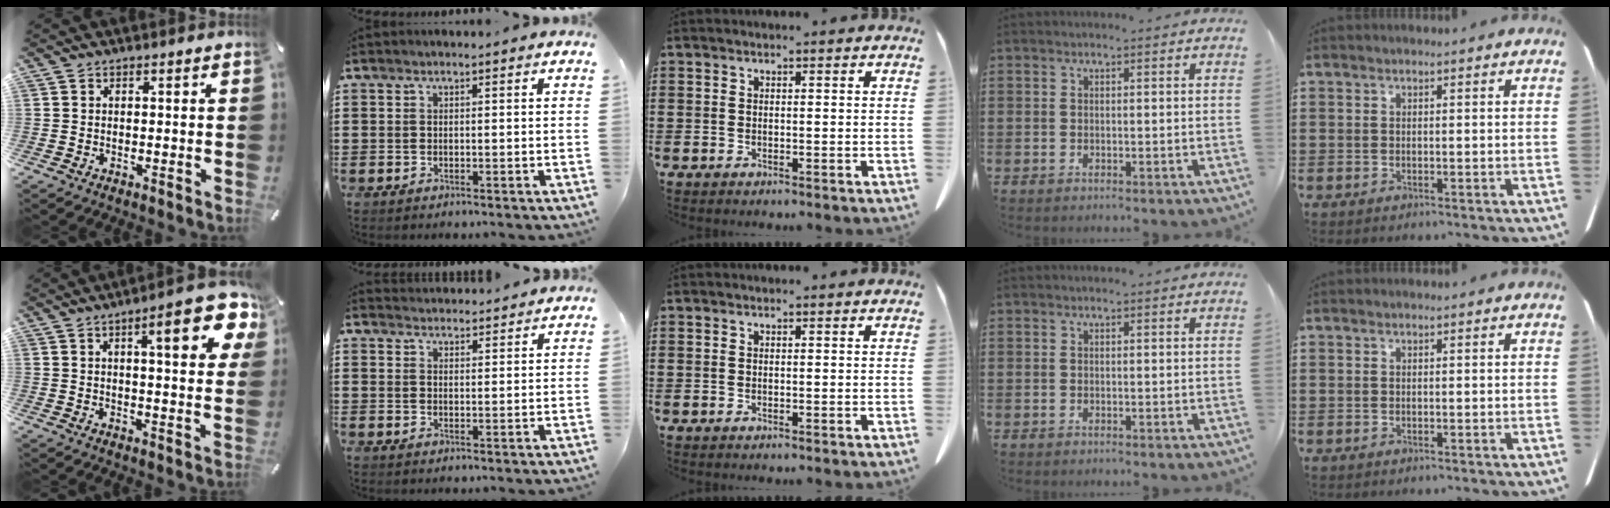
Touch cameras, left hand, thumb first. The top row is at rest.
{"thumb": {"total": 15.2, "force": [6.8, 4.1, 13.0], "torque": [-0.179, -0.027, 0.099]}, "index": {"total": 2.5, "force": [2.4, -0.1, -0.2], "torque": [-0.002, -0.008, 0.047]}}